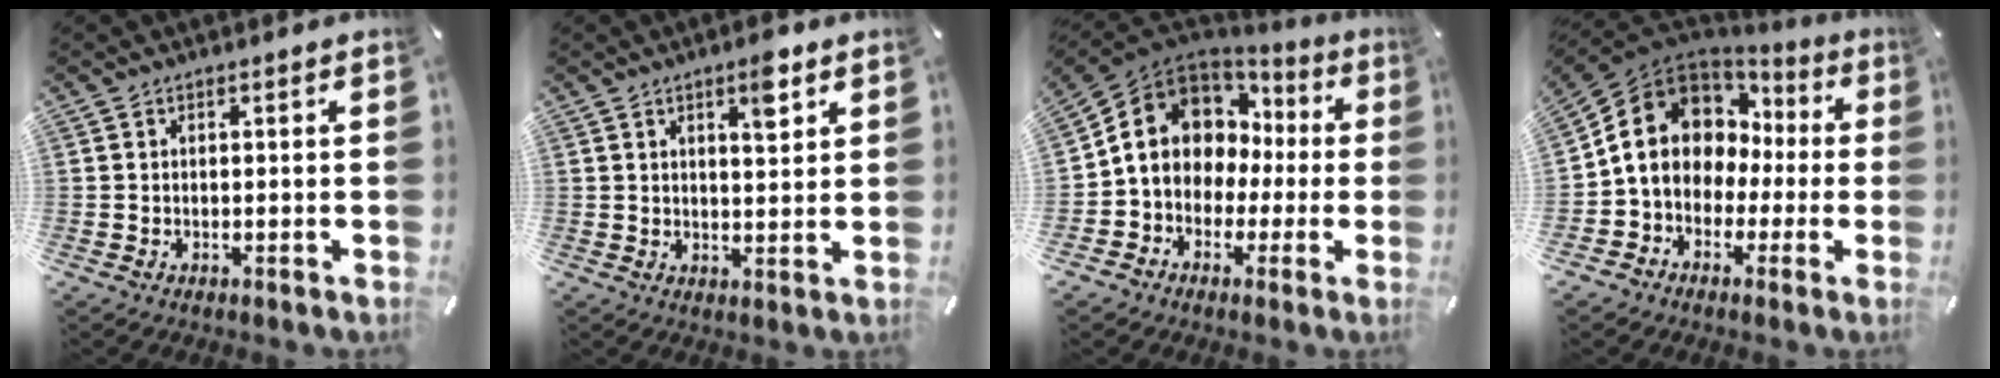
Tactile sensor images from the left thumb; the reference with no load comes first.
{"total": 5.7, "force": [3.2, 2.0, 4.2], "torque": [-0.050, -0.014, 0.047]}
{"total": 10.9, "force": [0.7, 9.9, 4.5], "torque": [-0.098, -0.008, 0.016]}
{"total": 13.1, "force": [0.8, 11.4, 6.4], "torque": [-0.137, -0.002, 0.016]}